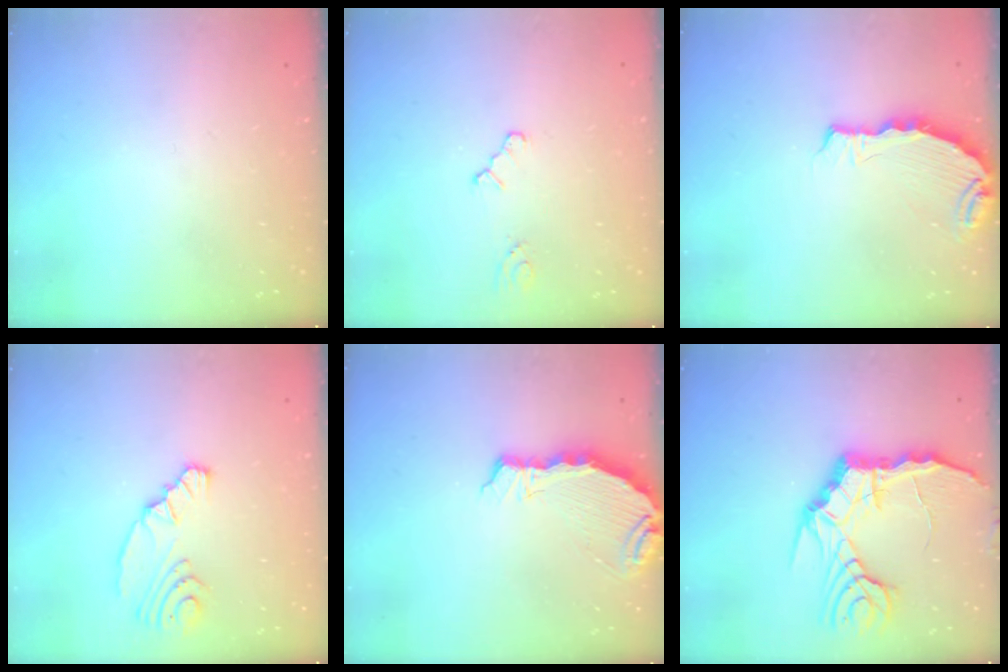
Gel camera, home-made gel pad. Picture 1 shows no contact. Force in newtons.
{"total": 2.0, "press": 2.0, "slide": 0.4}
{"total": 6.0, "press": 5.8, "slide": 1.5}
{"total": 8.6, "press": 7.5, "slide": 4.2}
{"total": 7.8, "press": 6.8, "slide": 3.8}
{"total": 13.5, "press": 13.4, "slide": 1.7}